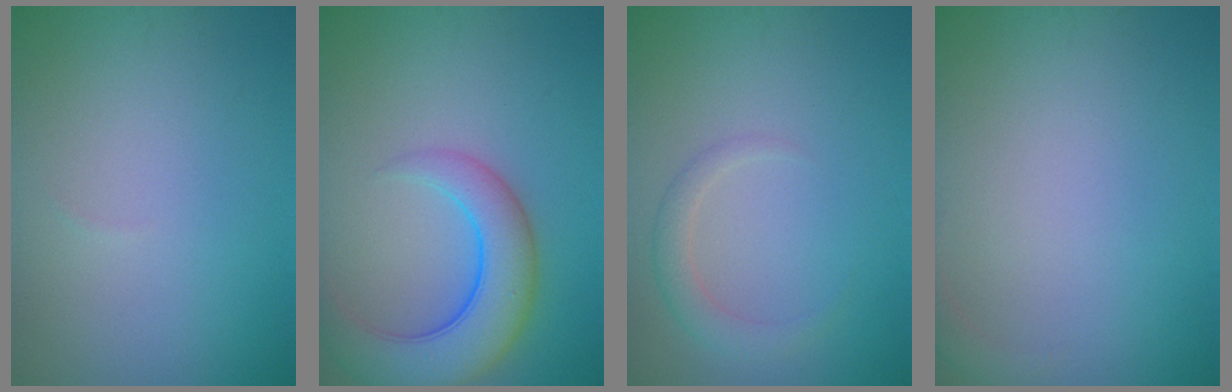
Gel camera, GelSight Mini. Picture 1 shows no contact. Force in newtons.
{"total": 6.5, "press": 6.5, "slide": 0.5}
{"total": 1.9, "press": 1.9, "slide": 0.2}
{"total": 1.0, "press": 1.0, "slide": 0.2}